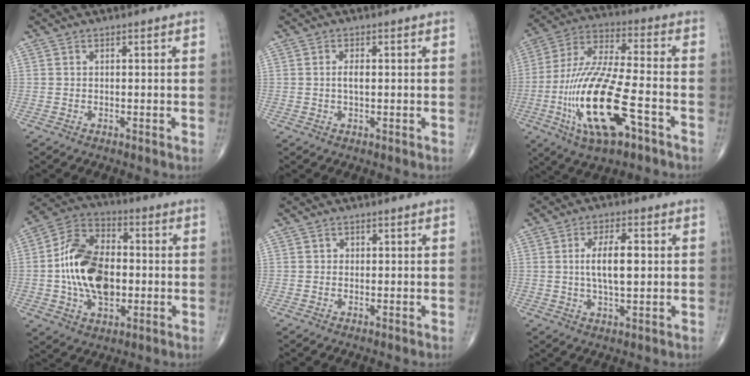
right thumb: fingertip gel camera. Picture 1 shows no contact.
{"total": 2.0, "force": [0.0, 0.9, 1.8], "torque": [-0.035, 0.001, 0.000]}
{"total": 21.3, "force": [-7.3, 7.1, 18.7], "torque": [-0.400, 0.027, -0.122]}
{"total": 17.9, "force": [-1.0, 11.2, 13.9], "torque": [-0.234, 0.023, -0.018]}
{"total": 0.9, "force": [0.1, 0.8, 0.2], "torque": [0.003, 0.002, 0.001]}
{"total": 8.2, "force": [0.8, 3.3, 7.5], "torque": [-0.131, 0.000, 0.013]}